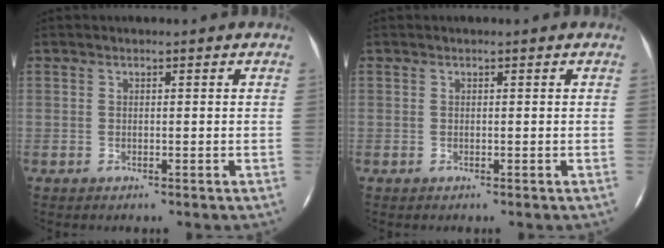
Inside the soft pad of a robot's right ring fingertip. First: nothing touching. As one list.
[{"total": 0.0}]